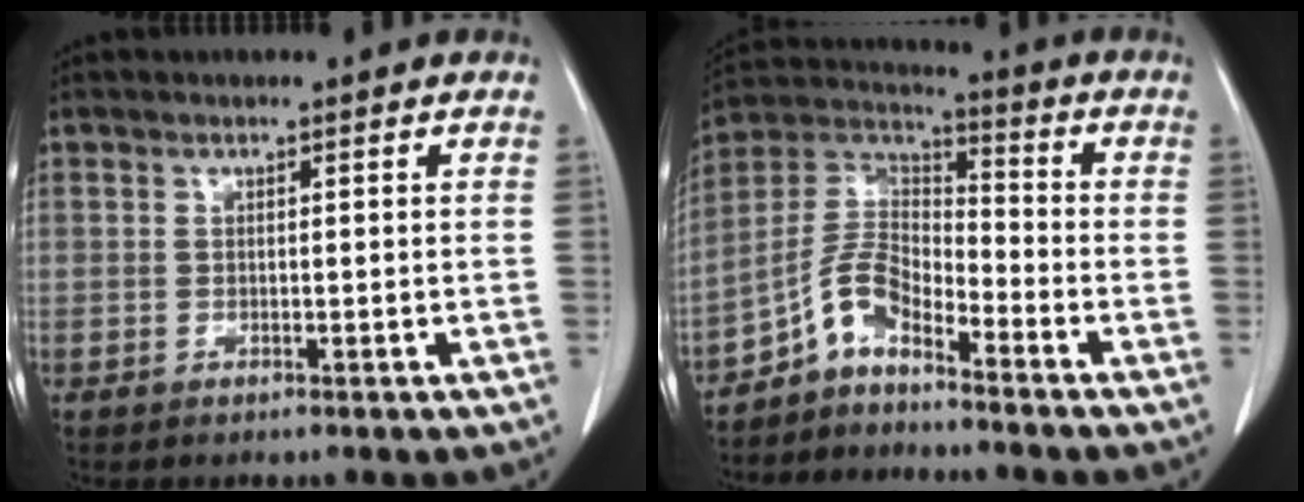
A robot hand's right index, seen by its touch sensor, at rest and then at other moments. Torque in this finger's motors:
{"motor_torque": [-0.14, -0.06, -0.08, -0.04]}